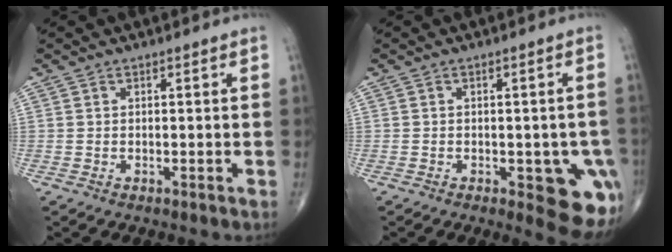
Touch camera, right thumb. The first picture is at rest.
{"total": 10.2, "force": [-3.7, 4.1, 8.5], "torque": [-0.070, -0.001, -0.038]}